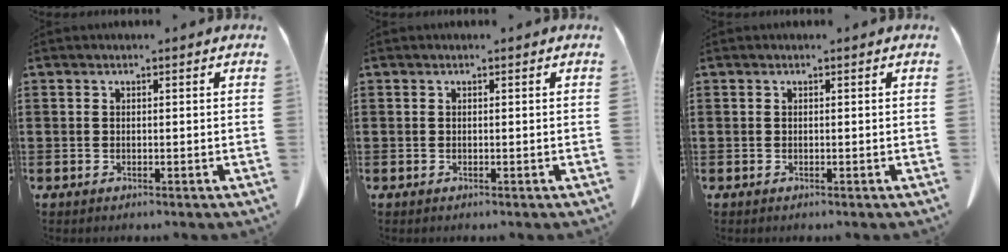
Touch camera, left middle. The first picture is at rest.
{"total": 0.0}
{"total": 0.0}